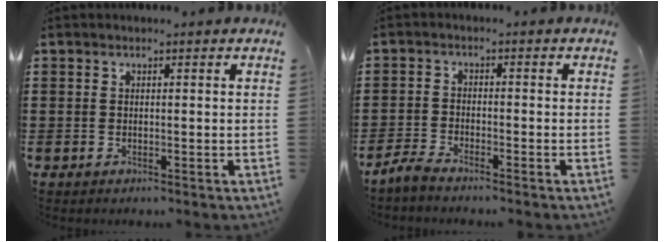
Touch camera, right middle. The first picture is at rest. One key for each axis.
{"total": 2.5, "fx": -2.3, "fy": 0.2, "fz": 0.9, "tx": -0.032, "ty": 0.001, "tz": -0.051}